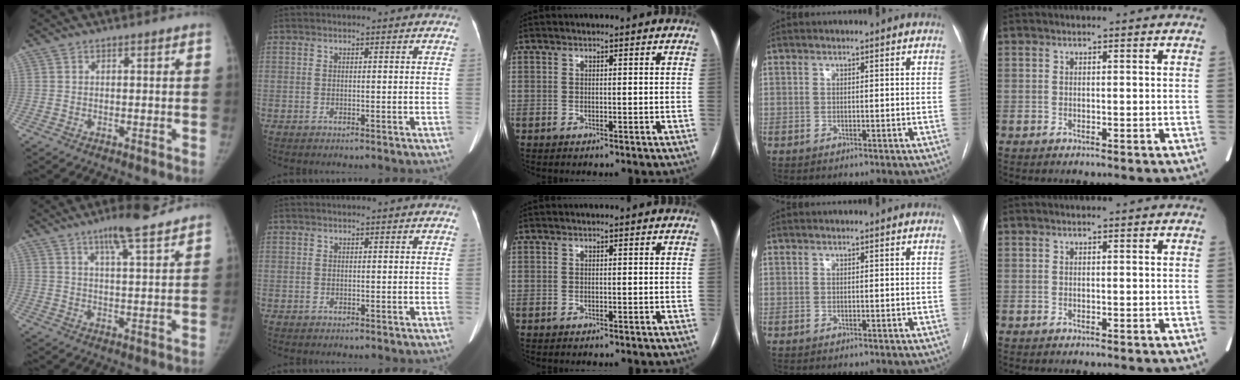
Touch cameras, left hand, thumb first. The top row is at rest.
{"thumb": {"total": 9.7, "force": [7.1, 1.4, 6.4], "torque": [-0.093, -0.033, 0.110]}}